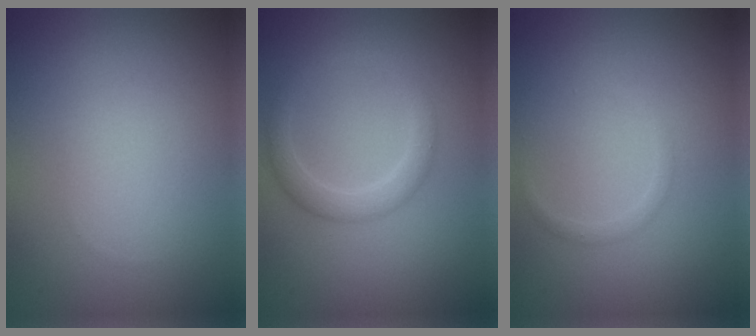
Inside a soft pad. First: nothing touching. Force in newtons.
{"total": 2.3, "press": 2.3, "slide": 0.0}
{"total": 0.8, "press": 0.8, "slide": 0.0}